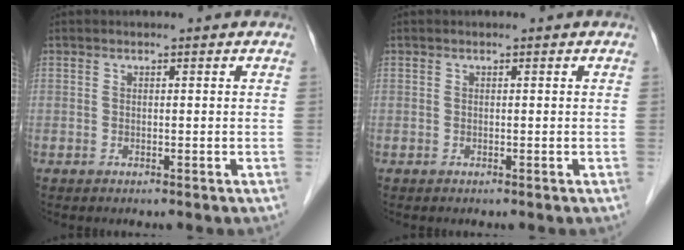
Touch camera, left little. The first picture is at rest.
{"total": 0.0}